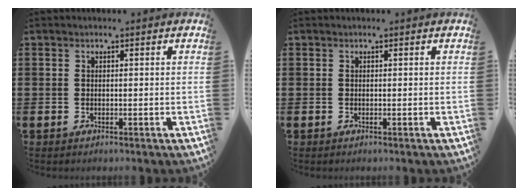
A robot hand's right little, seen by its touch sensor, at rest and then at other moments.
{"total": 0.0}